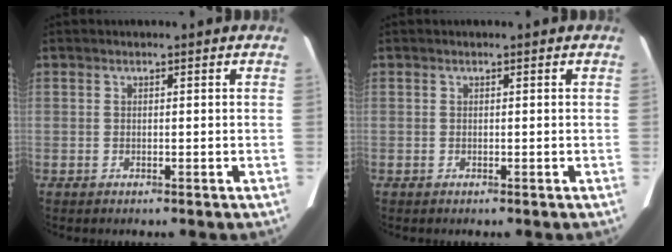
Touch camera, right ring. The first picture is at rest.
{"total": 0.0}